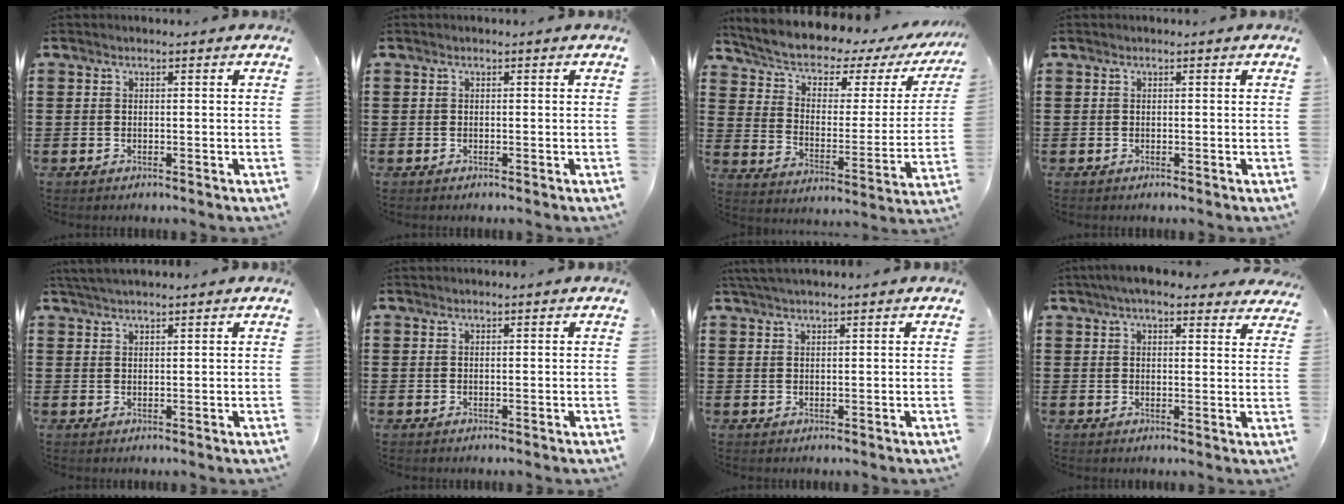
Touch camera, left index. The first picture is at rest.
{"total": 0.0}
{"total": 4.7, "force": [3.3, 2.2, 2.6], "torque": [-0.071, -0.029, 0.052]}
{"total": 0.0}
{"total": 2.0, "force": [1.9, -0.1, 0.7], "torque": [-0.017, 0.001, 0.037]}
{"total": 0.0}
{"total": 1.6, "force": [1.4, -0.2, 0.7], "torque": [-0.016, 0.001, 0.028]}
{"total": 5.1, "force": [4.4, 0.9, 2.6], "torque": [-0.062, -0.005, 0.081]}